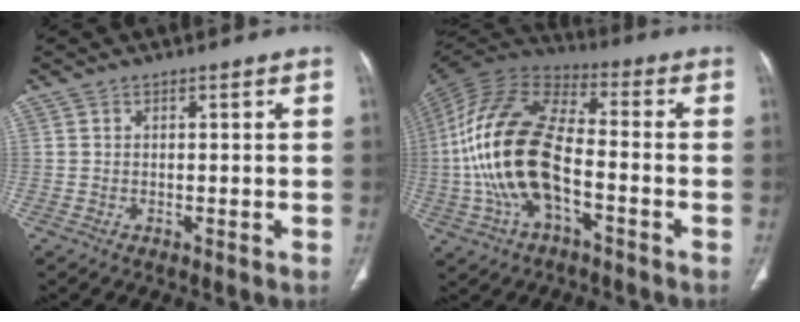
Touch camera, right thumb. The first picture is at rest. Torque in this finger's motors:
{"motor_torque": [0.28, 2.07, 2.66, -0.11, 0.87]}